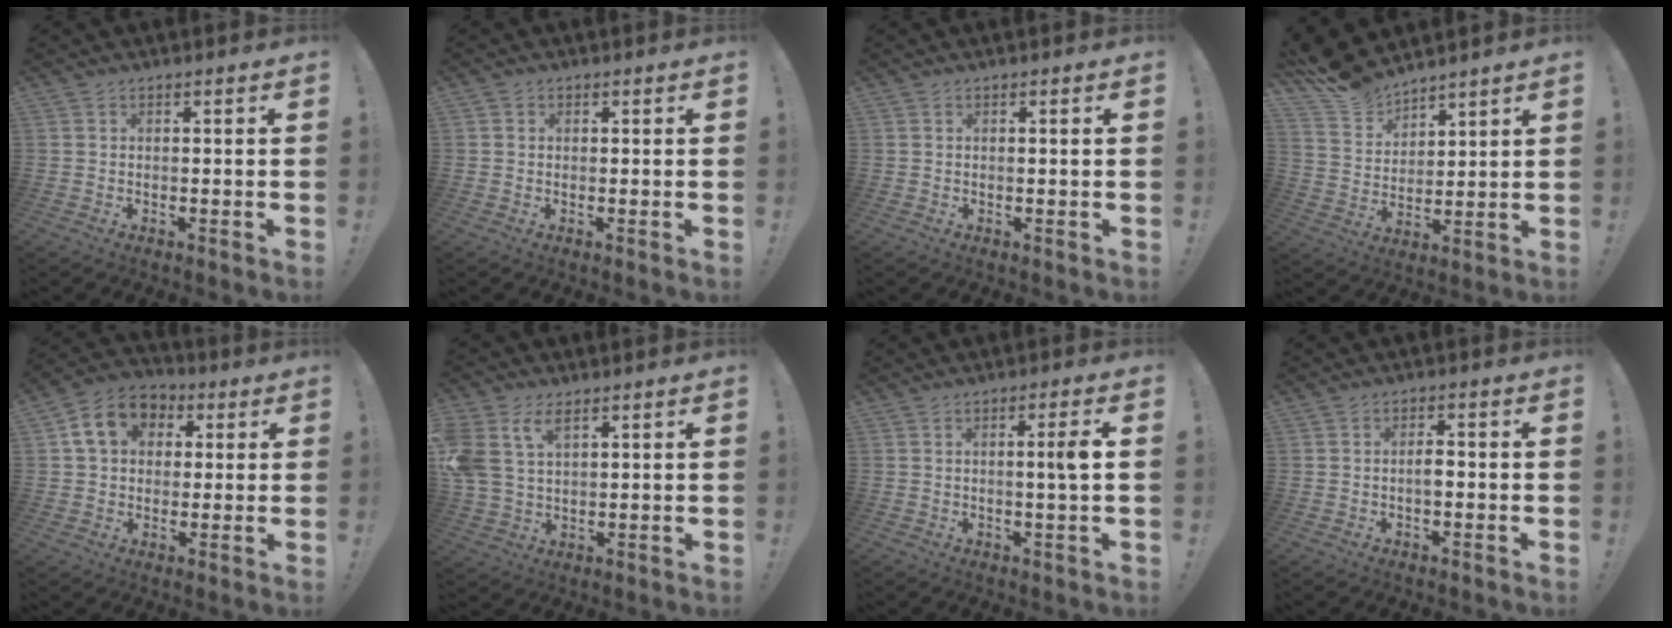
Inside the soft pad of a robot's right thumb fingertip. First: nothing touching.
{"total": 0.8, "force": [0.1, 0.8, 0.0], "torque": [0.008, -0.002, 0.001]}
{"total": 0.8, "force": [0.2, -0.4, 0.6], "torque": [-0.005, -0.003, 0.002]}
{"total": 10.7, "force": [9.9, 3.8, 1.1], "torque": [-0.039, -0.086, 0.189]}
{"total": 12.6, "force": [4.0, 10.0, 6.6], "torque": [-0.092, -0.001, 0.081]}
{"total": 9.8, "force": [4.8, 6.1, 6.0], "torque": [-0.128, -0.014, 0.092]}
{"total": 4.6, "force": [0.3, -0.6, 4.5], "torque": [-0.067, -0.007, -0.005]}
{"total": 2.7, "force": [-0.5, 1.4, 2.2], "torque": [-0.030, 0.004, -0.012]}